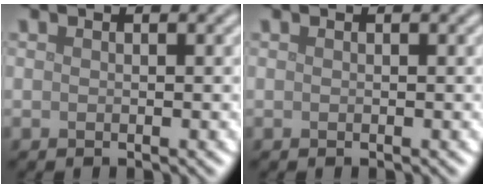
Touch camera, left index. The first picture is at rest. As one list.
[{"total": 0.0}]